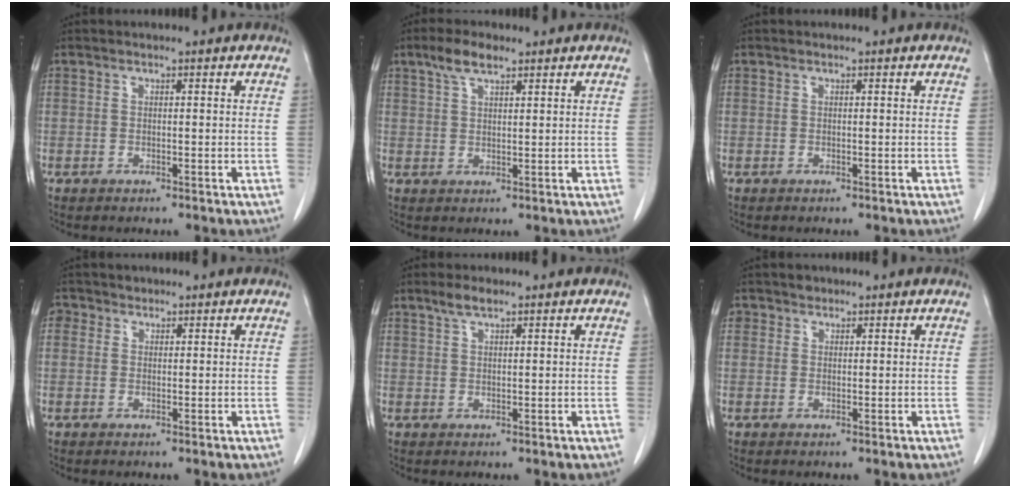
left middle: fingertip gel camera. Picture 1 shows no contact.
{"total": 4.3, "force": [3.0, 1.3, 2.9], "torque": [-0.064, 0.010, 0.059]}
{"total": 0.0}
{"total": 2.0, "force": [1.0, 1.7, 0.3], "torque": [0.001, 0.006, 0.014]}
{"total": 2.4, "force": [1.8, 0.6, 1.5], "torque": [-0.035, 0.006, 0.036]}
{"total": 1.6, "force": [1.0, 1.3, 0.2], "torque": [0.001, 0.004, 0.014]}